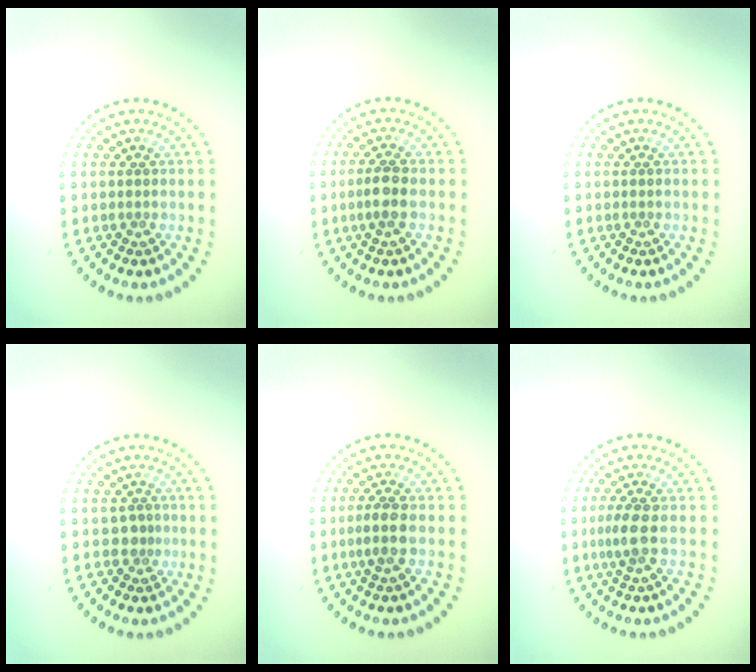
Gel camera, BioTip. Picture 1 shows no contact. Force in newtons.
{"total": 2.0, "press": 1.9, "slide": 0.8}
{"total": 0.0}
{"total": 0.8, "press": 0.4, "slide": 0.7}
{"total": 2.2, "press": 1.9, "slide": 1.1}
{"total": 2.0, "press": 1.6, "slide": 1.2}